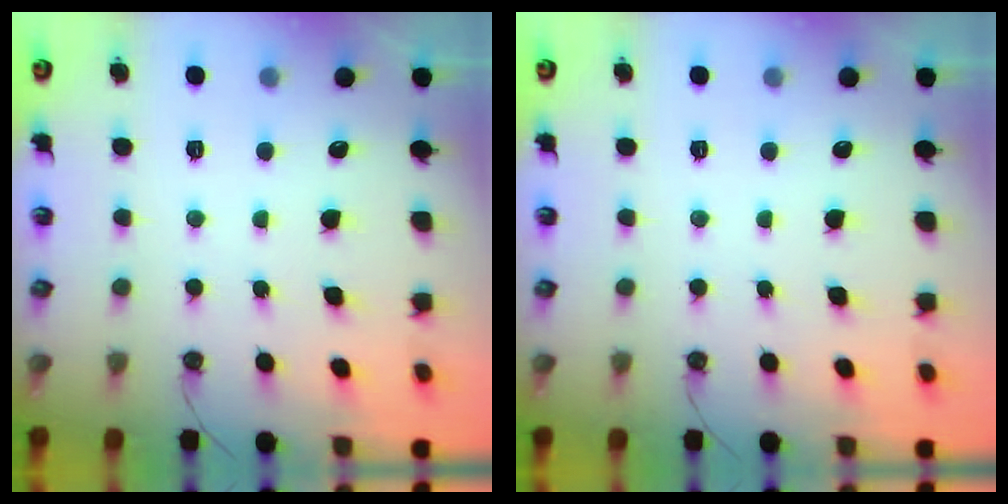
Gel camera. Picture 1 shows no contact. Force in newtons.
{"total": 0.0}